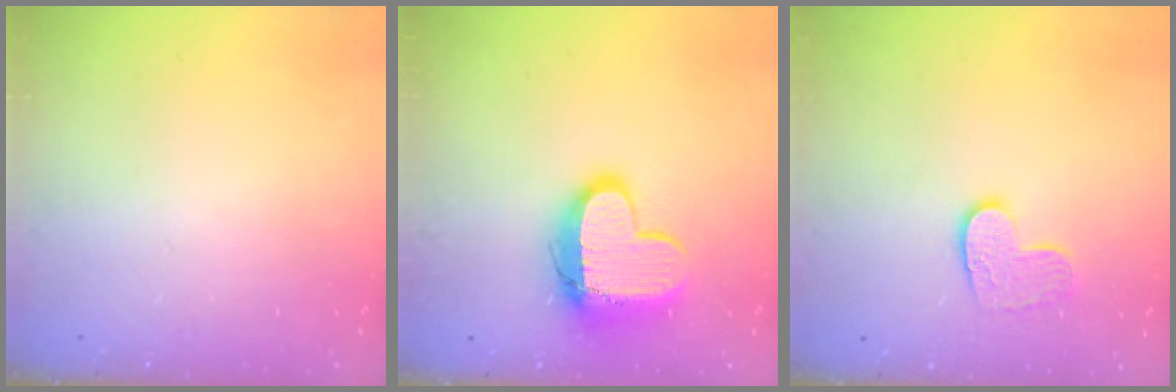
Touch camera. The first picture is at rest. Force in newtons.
{"total": 12.7, "press": 12.7, "slide": 0.9}
{"total": 9.5, "press": 9.5, "slide": 0.6}